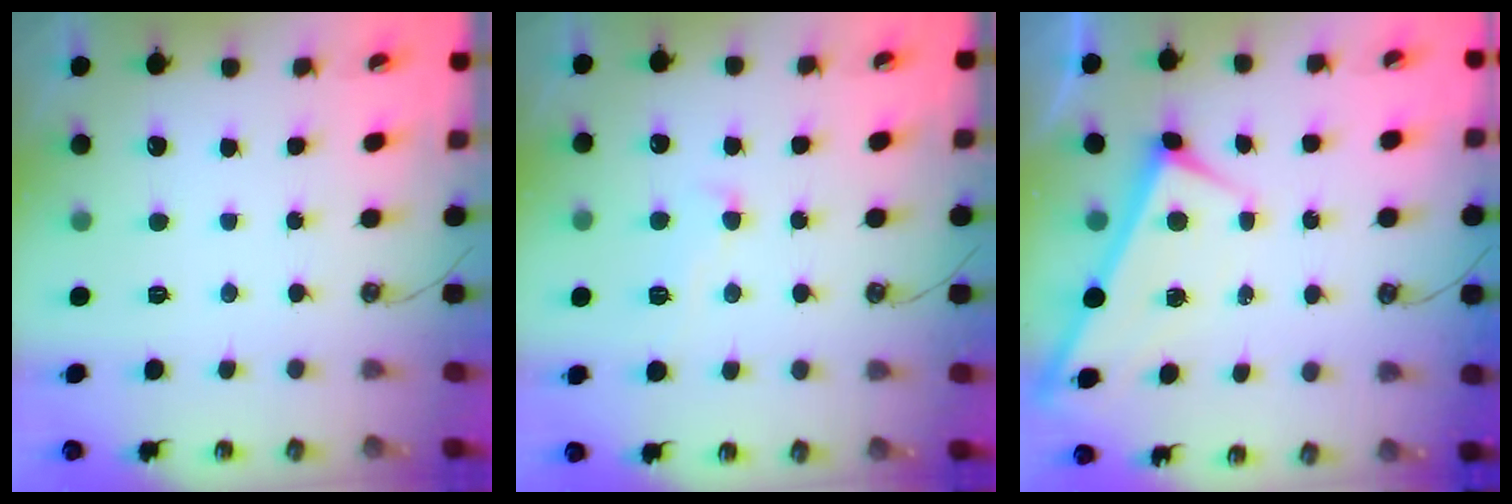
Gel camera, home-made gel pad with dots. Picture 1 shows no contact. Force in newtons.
{"total": 1.0, "press": 0.4, "slide": 0.9}
{"total": 1.9, "press": 1.9, "slide": 0.2}